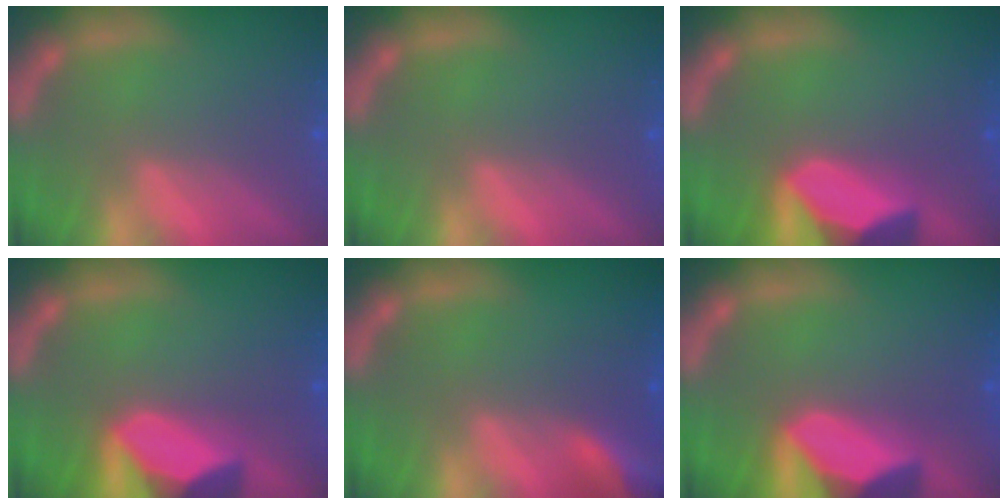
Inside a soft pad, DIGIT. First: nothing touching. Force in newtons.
{"total": 0.0}
{"total": 8.9}
{"total": 8.4}
{"total": 6.9}
{"total": 9.4}